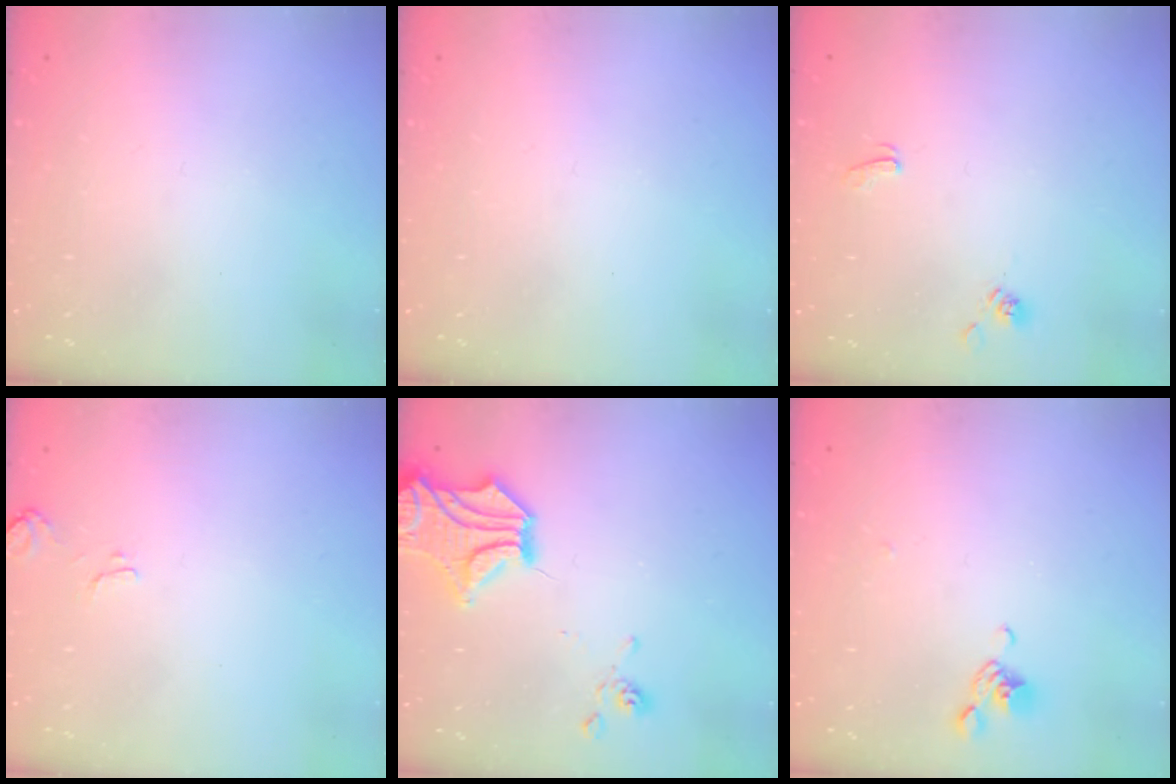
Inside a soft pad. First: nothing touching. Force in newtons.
{"total": 0.0}
{"total": 1.4, "press": 1.4, "slide": 0.4}
{"total": 2.5, "press": 2.5, "slide": 0.3}
{"total": 5.6, "press": 5.1, "slide": 2.5}
{"total": 5.7, "press": 5.6, "slide": 0.6}